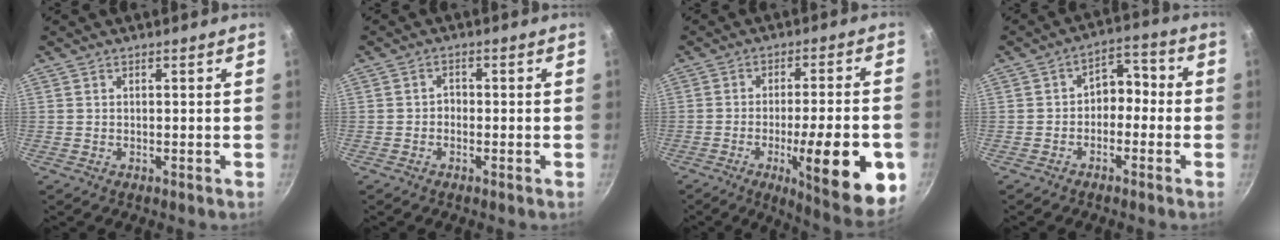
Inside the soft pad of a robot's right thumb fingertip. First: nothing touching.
{"total": 1.5, "force": [-0.6, 1.2, 0.7], "torque": [-0.001, 0.006, -0.016]}
{"total": 19.4, "force": [-6.1, 4.7, 17.9], "torque": [-0.224, -0.001, -0.074]}
{"total": 6.3, "force": [-1.2, 4.5, 4.3], "torque": [-0.033, 0.039, -0.035]}